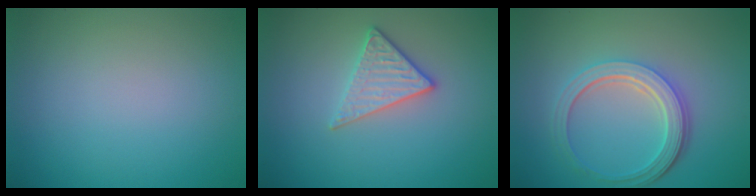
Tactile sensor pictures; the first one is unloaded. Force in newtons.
{"total": 2.7, "press": 2.5, "slide": 1.1}
{"total": 5.1, "press": 3.8, "slide": 3.3}